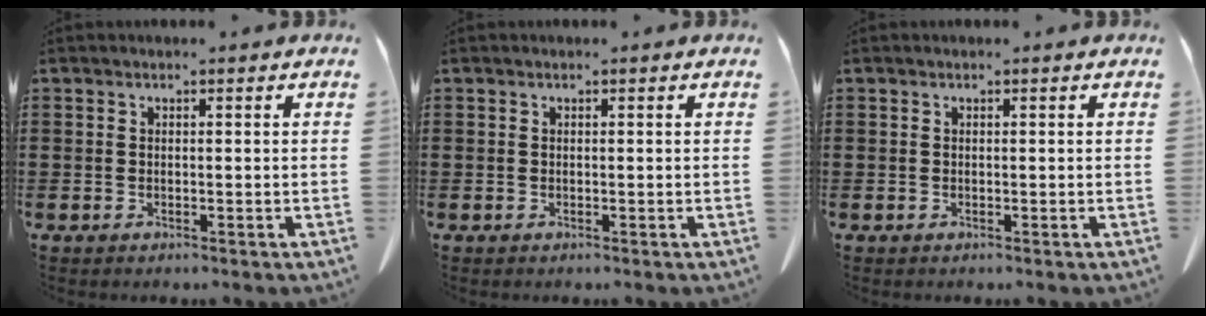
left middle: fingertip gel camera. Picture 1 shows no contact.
{"total": 0.0}
{"total": 0.0}